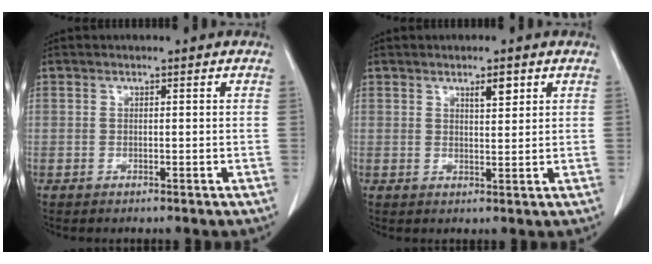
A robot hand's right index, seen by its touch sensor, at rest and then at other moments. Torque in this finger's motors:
{"motor_torque": [0.08, 0.08, 0.01, 0.02]}